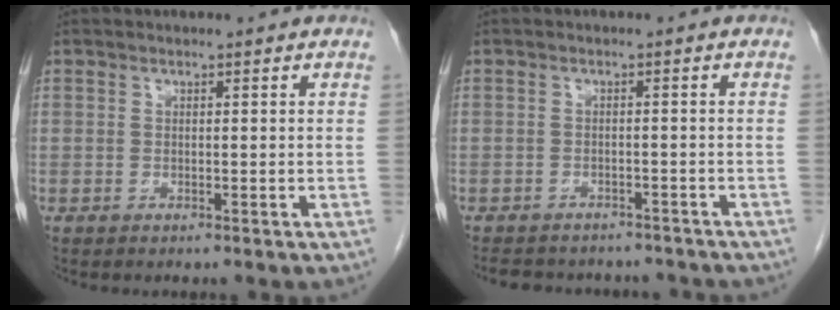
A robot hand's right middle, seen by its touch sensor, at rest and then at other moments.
{"total": 11.7, "force": [-10.3, 4.4, 3.4], "torque": [-0.065, 0.008, -0.117]}